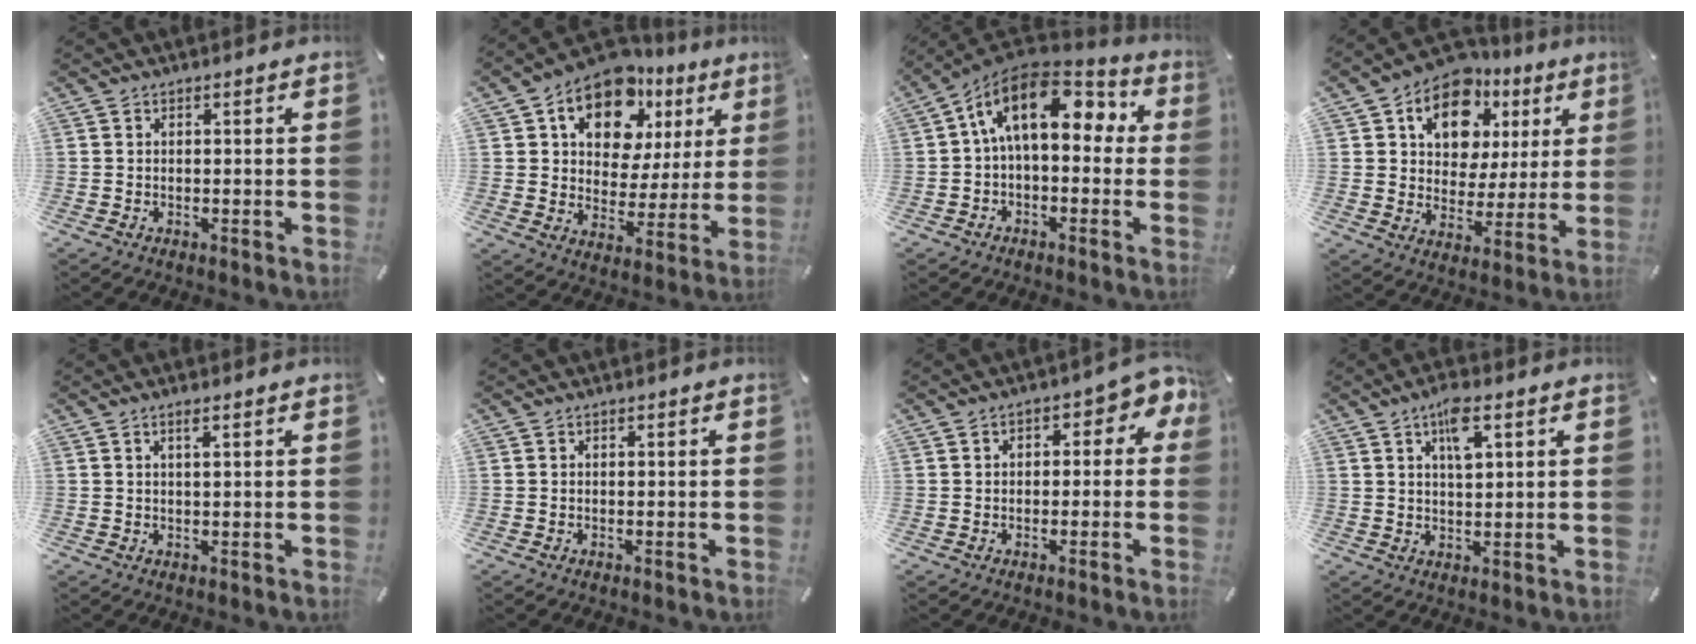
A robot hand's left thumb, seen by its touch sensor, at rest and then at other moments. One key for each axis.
{"total": 15.0, "fx": 8.7, "fy": 9.7, "fz": 7.4, "tx": -0.128, "ty": -0.046, "tz": 0.156}
{"total": 16.5, "fx": 4.7, "fy": 9.4, "fz": 12.7, "tx": -0.235, "ty": -0.017, "tz": 0.075}
{"total": 13.5, "fx": 6.6, "fy": 10.1, "fz": 6.0, "tx": -0.106, "ty": -0.031, "tz": 0.123}
{"total": 1.7, "fx": 0.8, "fy": 0.2, "fz": 1.5, "tx": -0.030, "ty": 0.000, "tz": 0.013}
{"total": 0.0}
{"total": 3.9, "fx": -0.5, "fy": 2.6, "fz": 2.9, "tx": -0.045, "ty": 0.015, "tz": -0.013}
{"total": 6.7, "fx": 3.3, "fy": 2.4, "fz": 5.3, "tx": -0.089, "ty": -0.003, "tz": 0.052}